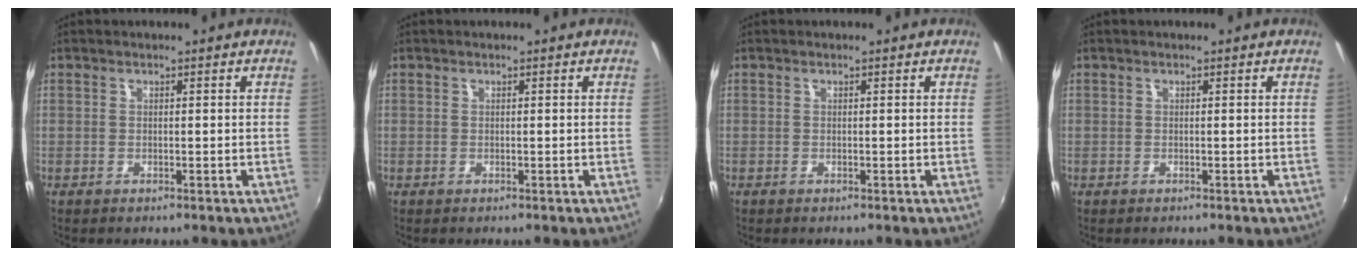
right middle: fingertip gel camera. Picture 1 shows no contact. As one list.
[{"total": 0.0}, {"total": 0.0}, {"total": 0.0}]